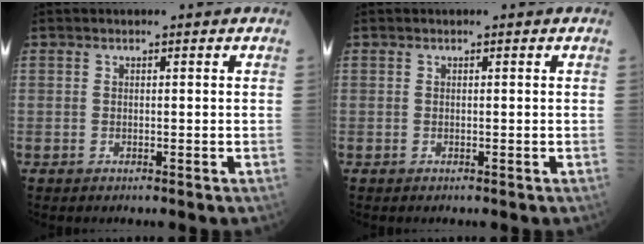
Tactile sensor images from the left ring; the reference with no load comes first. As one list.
[{"total": 0.0}]